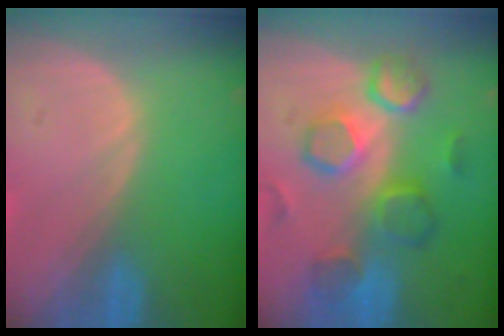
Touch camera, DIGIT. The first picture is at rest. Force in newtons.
{"total": 8.7, "press": 8.5, "slide": 1.6}